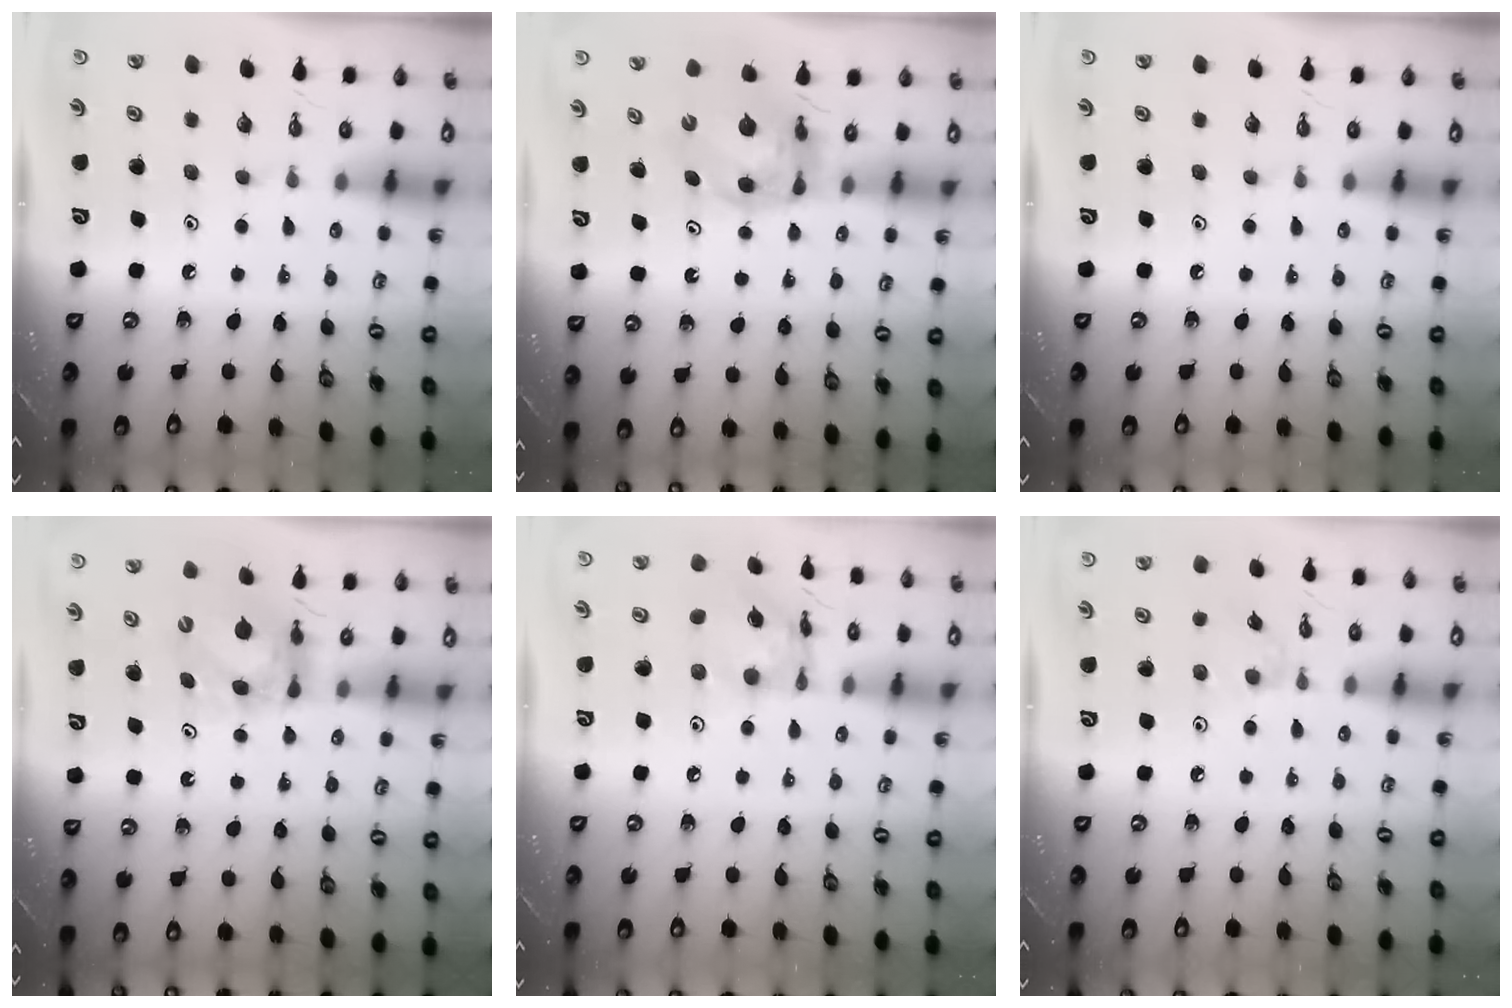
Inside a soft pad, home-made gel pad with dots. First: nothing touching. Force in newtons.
{"total": 6.4, "press": 6.4, "slide": 0.6}
{"total": 0.0}
{"total": 6.1, "press": 6.1, "slide": 0.6}
{"total": 11.8, "press": 11.7, "slide": 1.1}
{"total": 3.0, "press": 3.0, "slide": 0.5}